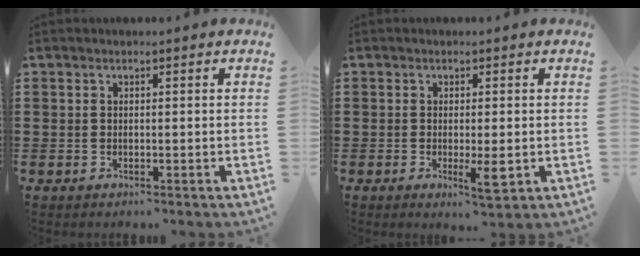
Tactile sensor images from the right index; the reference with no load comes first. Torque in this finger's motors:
{"motor_torque": [0.21, -0.14, 0.36, 0.08]}